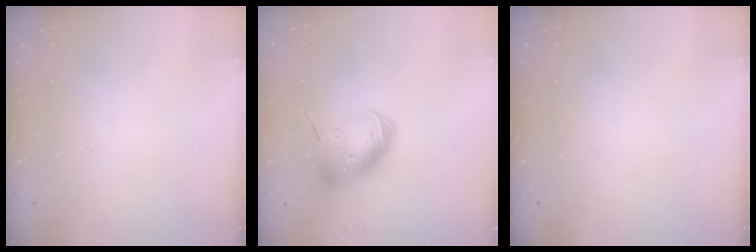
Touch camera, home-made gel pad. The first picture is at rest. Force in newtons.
{"total": 12.3, "press": 12.1, "slide": 1.9}
{"total": 0.0}